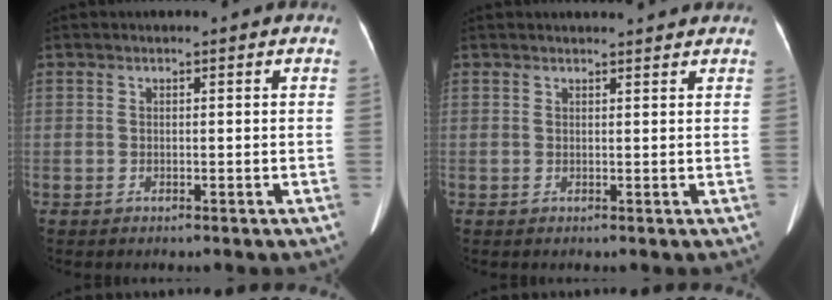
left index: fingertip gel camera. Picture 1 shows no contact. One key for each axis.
{"total": 3.1, "fx": 3.1, "fy": 0.3, "fz": 0.6, "tx": -0.012, "ty": 0.015, "tz": 0.035}